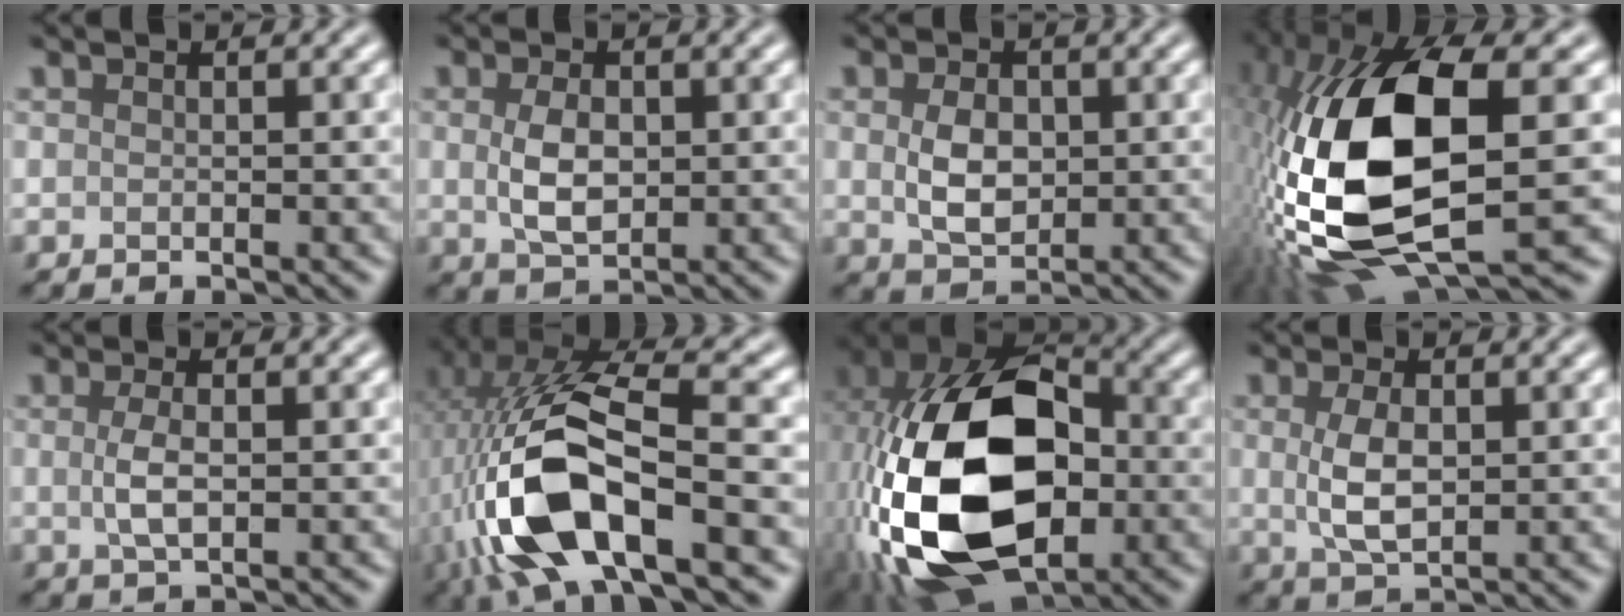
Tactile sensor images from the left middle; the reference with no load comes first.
{"total": 3.3, "force": [0.2, 2.1, 2.6], "torque": [-0.062, 0.004, 0.006]}
{"total": 3.6, "force": [0.2, 2.5, 2.5], "torque": [-0.057, 0.002, 0.005]}
{"total": 17.7, "force": [-1.0, 7.8, 15.9], "torque": [-0.347, -0.009, -0.010]}
{"total": 2.1, "force": [0.1, 0.8, 2.0], "torque": [-0.049, 0.002, -0.001]}
{"total": 12.4, "force": [-3.2, 5.4, 10.7], "torque": [-0.234, 0.001, -0.060]}
{"total": 19.6, "force": [-3.0, 12.3, 14.9], "torque": [-0.325, -0.025, -0.052]}
{"total": 3.5, "force": [0.3, 1.8, 3.1], "torque": [-0.074, 0.003, 0.008]}